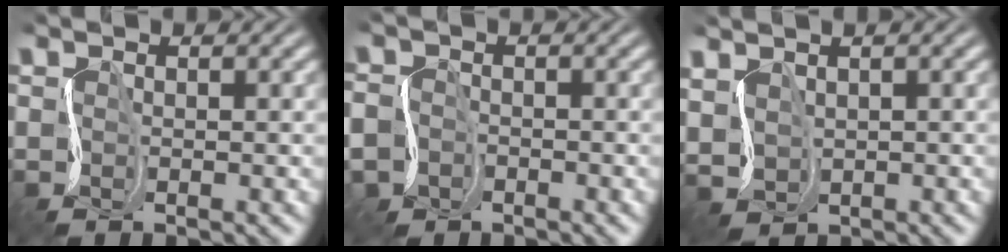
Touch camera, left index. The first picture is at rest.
{"total": 7.6, "force": [-4.0, 6.1, 2.1], "torque": [-0.049, -0.030, -0.092]}
{"total": 2.4, "force": [1.2, 1.4, 1.5], "torque": [-0.044, 0.004, 0.030]}